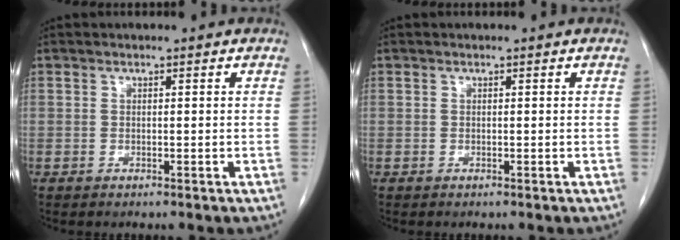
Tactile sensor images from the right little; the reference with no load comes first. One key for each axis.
{"total": 0.0}